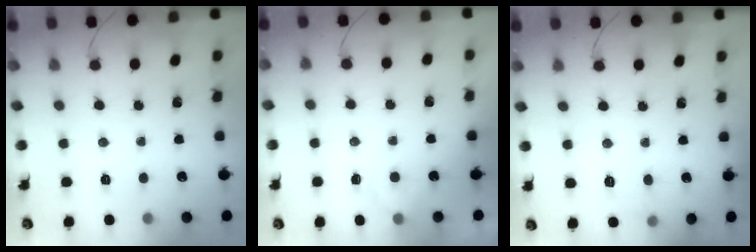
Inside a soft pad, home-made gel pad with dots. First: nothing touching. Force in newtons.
{"total": 2.0, "press": 1.5, "slide": 1.3}
{"total": 6.8, "press": 6.6, "slide": 1.6}